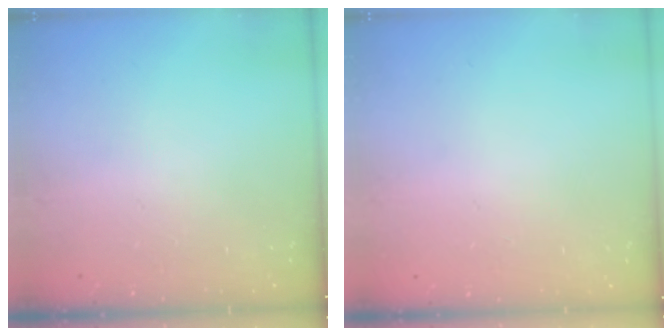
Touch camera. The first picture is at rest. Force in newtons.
{"total": 0.0}